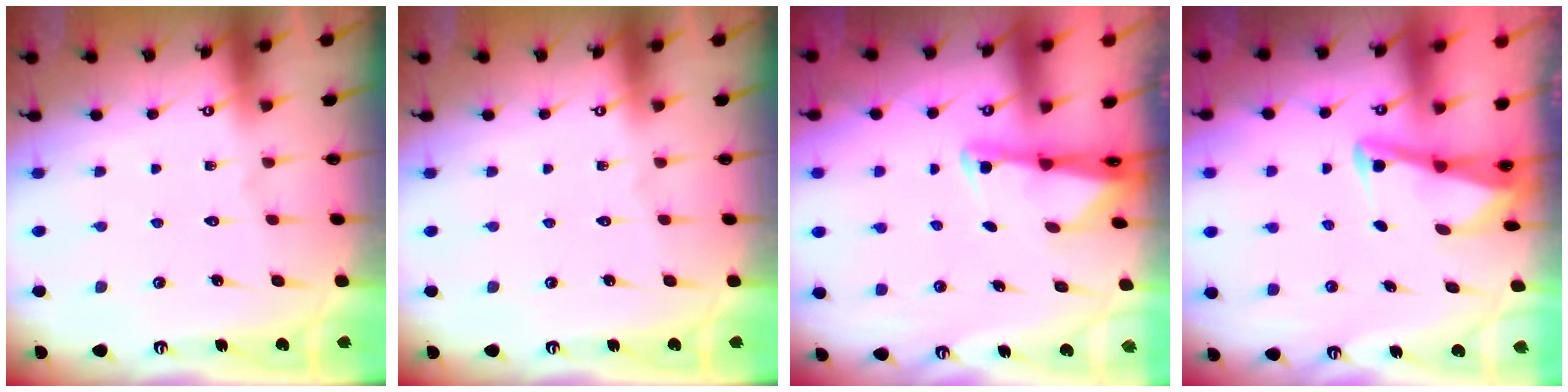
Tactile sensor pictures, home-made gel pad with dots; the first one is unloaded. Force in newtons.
{"total": 0.0}
{"total": 2.0, "press": 2.0, "slide": 0.3}
{"total": 3.0, "press": 3.0, "slide": 0.5}